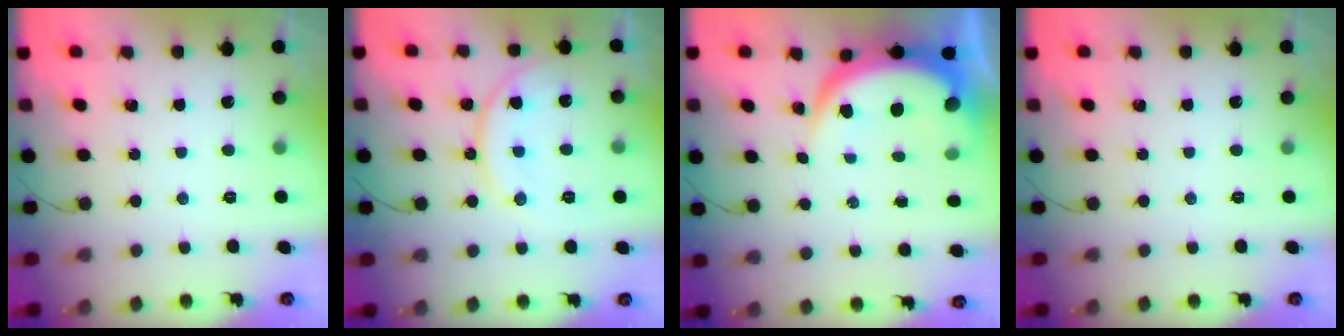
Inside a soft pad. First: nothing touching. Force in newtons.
{"total": 12.3, "press": 12.3, "slide": 0.5}
{"total": 8.7, "press": 8.6, "slide": 1.1}
{"total": 0.0}